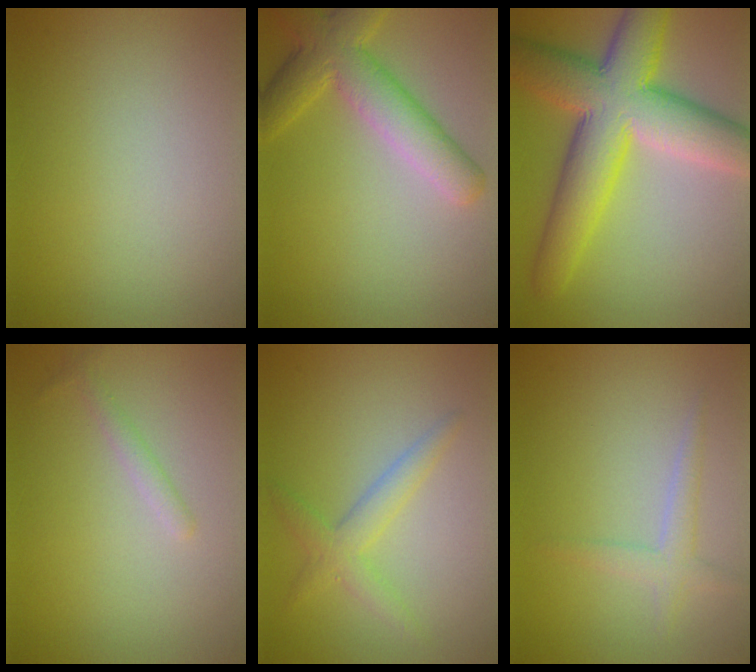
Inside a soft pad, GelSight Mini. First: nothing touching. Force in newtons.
{"total": 5.6, "press": 5.6, "slide": 0.2}
{"total": 10.8, "press": 10.8, "slide": 0.4}
{"total": 1.1, "press": 1.1, "slide": 0.1}
{"total": 2.5, "press": 2.5, "slide": 0.1}
{"total": 1.8, "press": 1.8, "slide": 0.0}